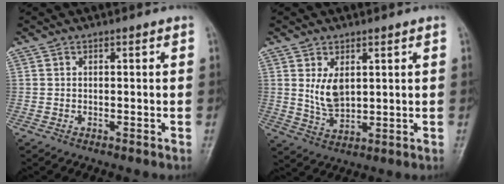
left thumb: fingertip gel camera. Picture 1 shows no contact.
{"total": 6.1, "force": [1.8, 3.7, 4.6], "torque": [-0.068, -0.017, 0.043]}